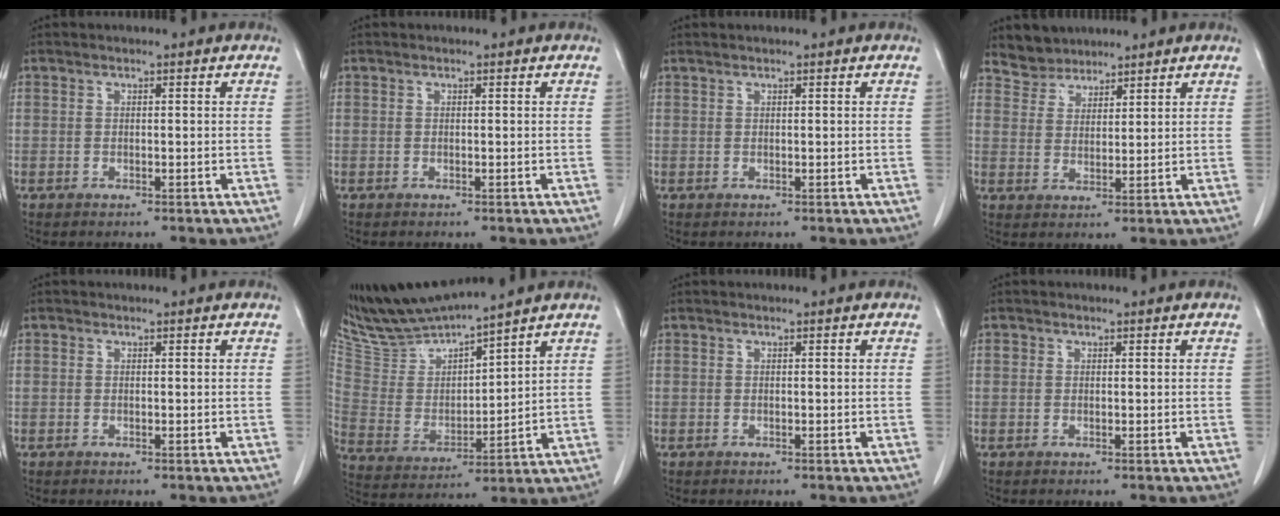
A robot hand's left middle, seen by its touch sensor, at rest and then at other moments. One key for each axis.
{"total": 0.0}
{"total": 0.6, "fx": 0.5, "fy": -0.1, "fz": 0.2, "tx": -0.010, "ty": 0.008, "tz": 0.016}
{"total": 4.2, "fx": 3.8, "fy": 1.8, "fz": -0.5, "tx": 0.011, "ty": 0.010, "tz": 0.070}
{"total": 0.0}
{"total": 12.2, "fx": 11.6, "fy": 0.0, "fz": 3.6, "tx": -0.082, "ty": -0.001, "tz": 0.241}
{"total": 0.0}
{"total": 0.6, "fx": 0.3, "fy": 0.5, "fz": 0.1, "tx": 0.001, "ty": 0.006, "tz": 0.004}